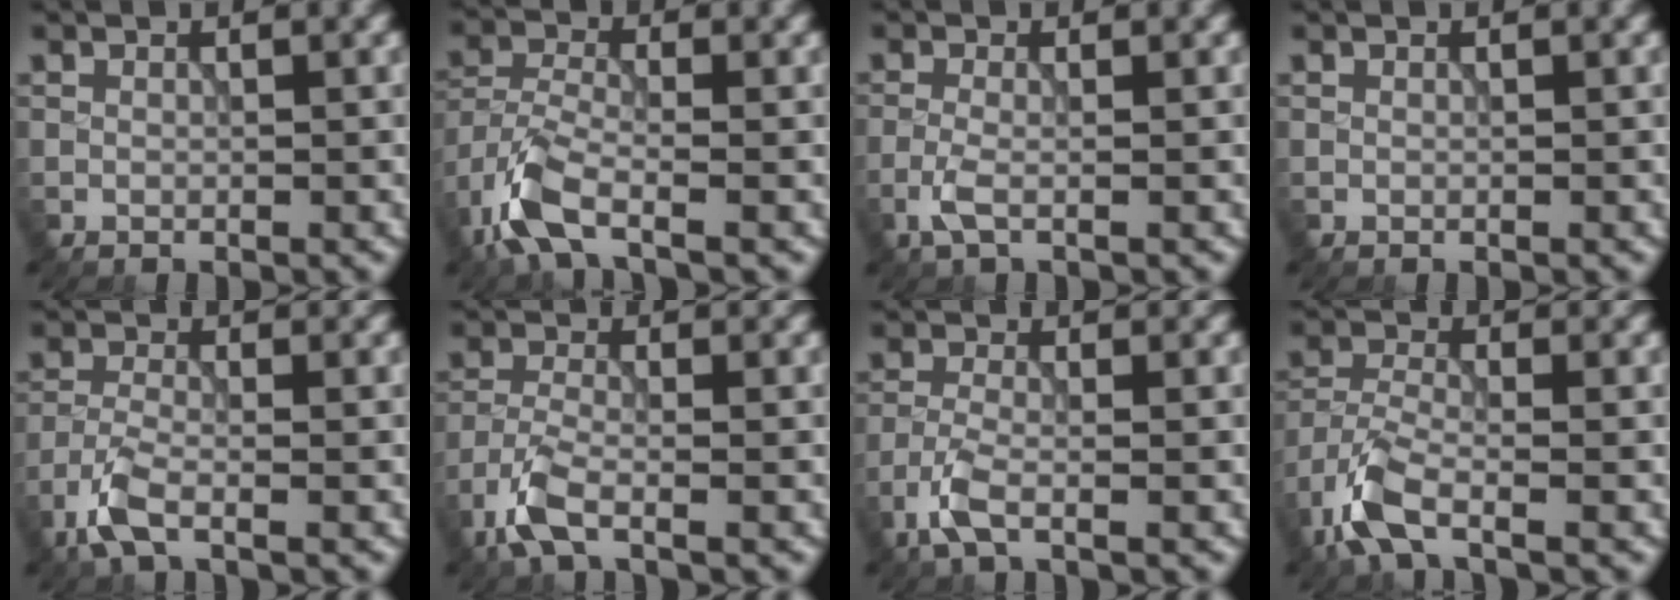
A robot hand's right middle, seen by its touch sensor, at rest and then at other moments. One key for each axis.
{"total": 5.6, "fx": -3.5, "fy": 2.0, "fz": 3.9, "tx": -0.091, "ty": -0.009, "tz": -0.084}
{"total": 2.0, "fx": -0.9, "fy": 0.5, "fz": 1.7, "tx": -0.042, "ty": 0.000, "tz": -0.026}
{"total": 0.0}
{"total": 3.4, "fx": -2.2, "fy": 1.0, "fz": 2.4, "tx": -0.062, "ty": -0.004, "tz": -0.056}
{"total": 3.8, "fx": -2.4, "fy": 1.2, "fz": 2.6, "tx": -0.066, "ty": -0.007, "tz": -0.062}
{"total": 2.9, "fx": -1.7, "fy": 0.8, "fz": 2.2, "tx": -0.055, "ty": -0.002, "tz": -0.046}
{"total": 5.0, "fx": -3.2, "fy": 1.7, "fz": 3.5, "tx": -0.084, "ty": -0.009, "tz": -0.079}